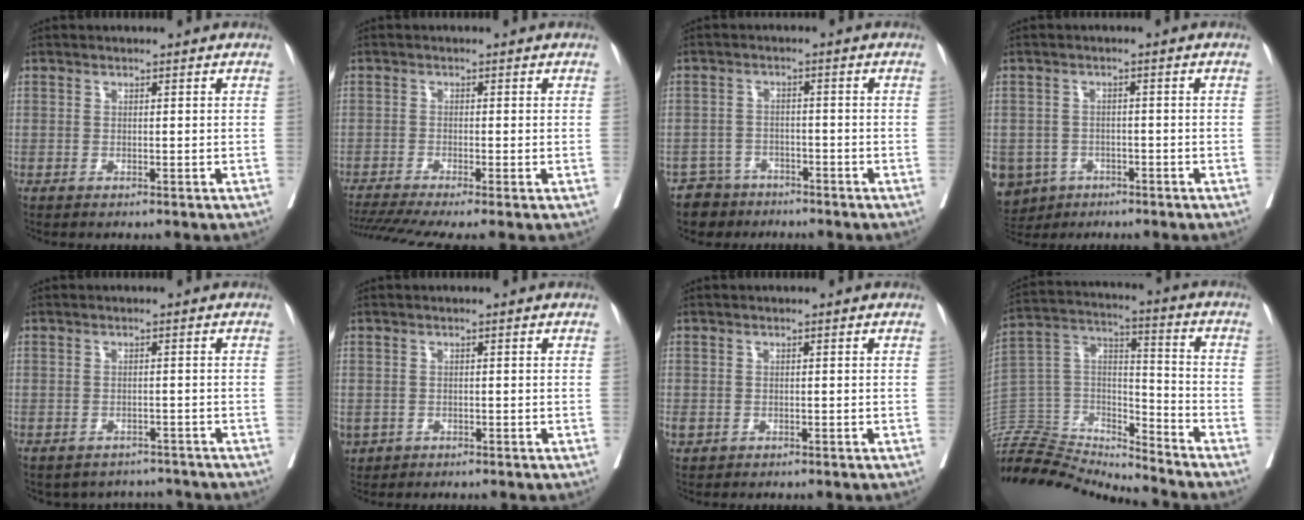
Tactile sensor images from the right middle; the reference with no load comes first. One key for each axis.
{"total": 7.1, "fx": -5.3, "fy": 0.0, "fz": 4.6, "tx": -0.082, "ty": -0.009, "tz": -0.092}
{"total": 4.6, "fx": -3.5, "fy": 2.9, "fz": -0.6, "tx": 0.016, "ty": 0.006, "tz": -0.060}
{"total": 10.7, "fx": -5.7, "fy": 8.6, "fz": 2.9, "tx": -0.085, "ty": -0.003, "tz": -0.079}
{"total": 5.8, "fx": -5.1, "fy": 2.6, "fz": 0.1, "tx": 0.009, "ty": 0.021, "tz": -0.062}
{"total": 4.9, "fx": -2.0, "fy": 4.0, "fz": 1.9, "tx": -0.057, "ty": -0.005, "tz": -0.024}
{"total": 2.9, "fx": -1.1, "fy": 2.2, "fz": 1.5, "tx": -0.039, "ty": -0.002, "tz": -0.011}
{"total": 18.2, "fx": -17.8, "fy": 1.8, "fz": 3.3, "tx": -0.053, "ty": 0.053, "tz": -0.318}